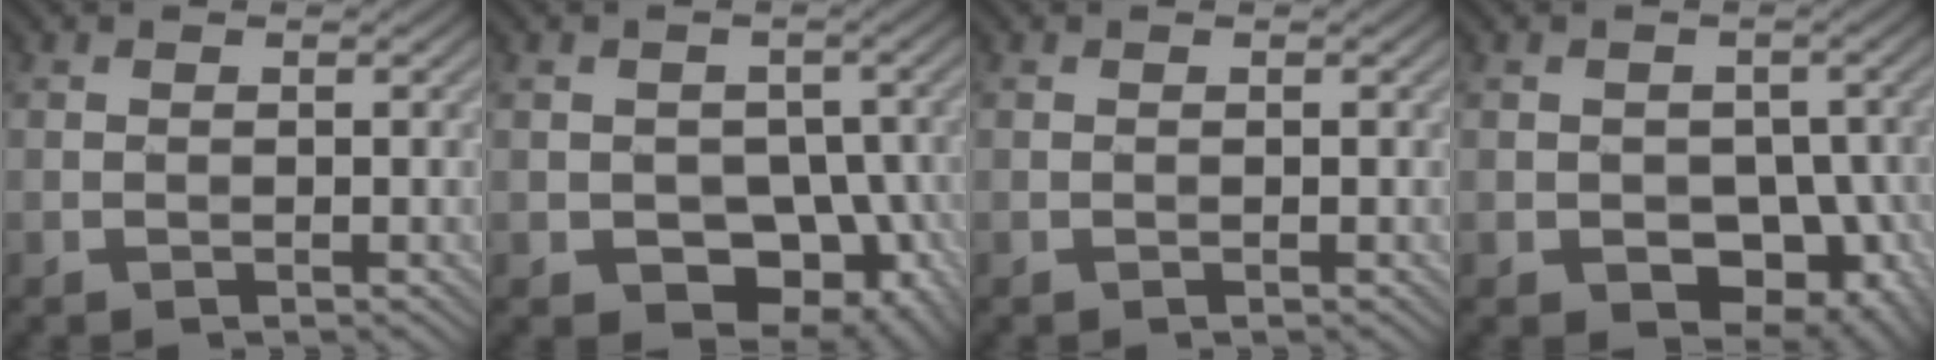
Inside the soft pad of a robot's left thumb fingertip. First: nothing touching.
{"total": 8.5, "force": [-3.0, 6.2, 4.9], "torque": [-0.068, -0.014, -0.038]}
{"total": 0.0}
{"total": 7.8, "force": [-2.7, 5.5, 4.8], "torque": [-0.070, -0.022, -0.031]}